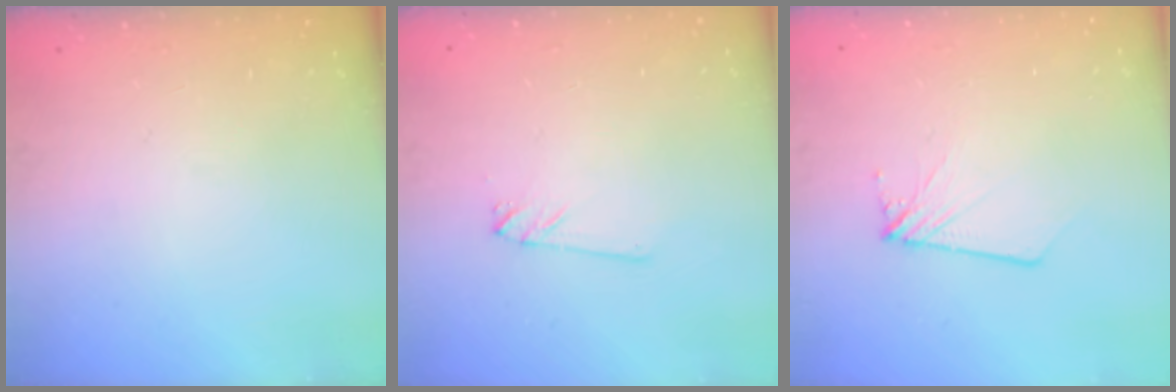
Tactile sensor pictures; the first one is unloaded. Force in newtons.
{"total": 1.2, "press": 1.2, "slide": 0.1}
{"total": 2.8, "press": 2.8, "slide": 0.4}